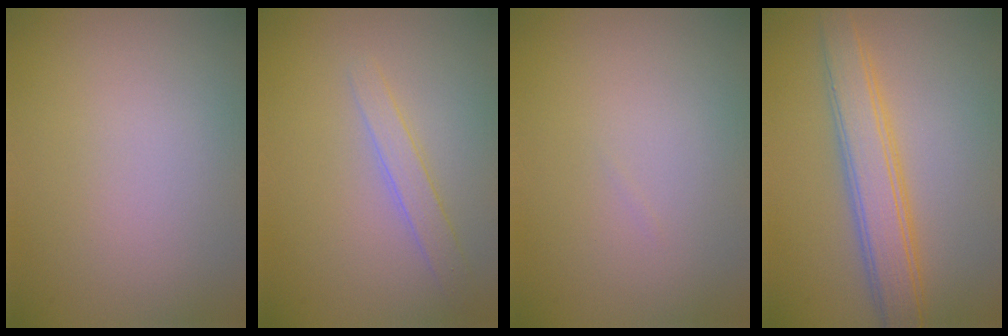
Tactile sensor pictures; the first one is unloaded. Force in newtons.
{"total": 1.8, "press": 1.8, "slide": 0.0}
{"total": 0.0}
{"total": 4.5, "press": 4.5, "slide": 0.2}